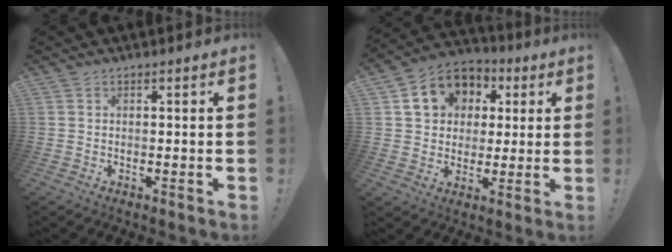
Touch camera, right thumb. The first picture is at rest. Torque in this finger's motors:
{"motor_torque": [1.11, 1.90, 0.82, 0.00, 0.01]}